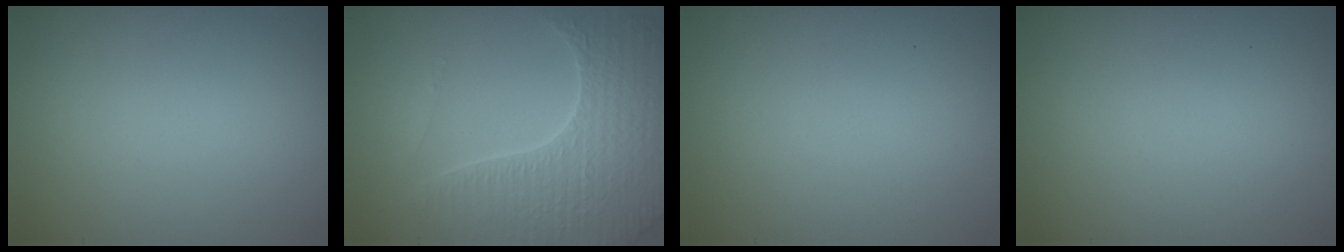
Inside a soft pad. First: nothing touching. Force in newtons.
{"total": 5.0, "press": 4.5, "slide": 2.3}
{"total": 0.0}
{"total": 0.0}